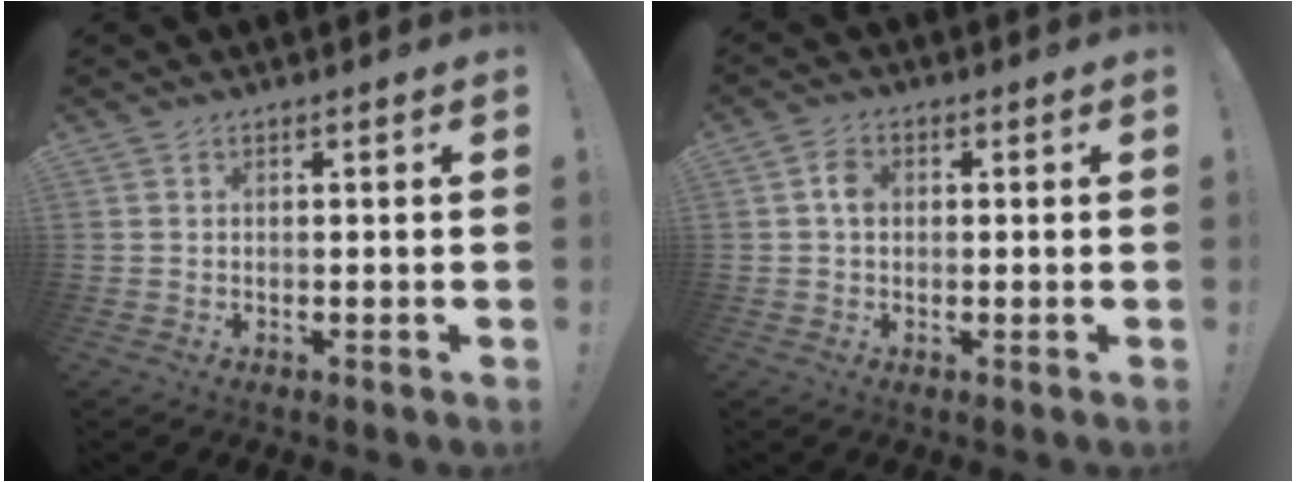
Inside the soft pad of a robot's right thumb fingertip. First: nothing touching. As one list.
[{"total": 3.5, "force": [0.0, 2.6, 2.3], "torque": [-0.030, 0.004, -0.003]}]